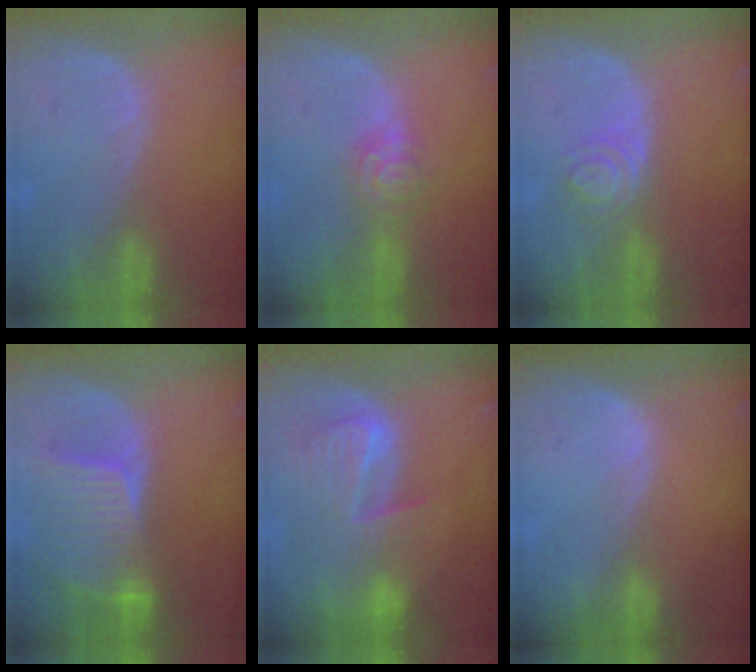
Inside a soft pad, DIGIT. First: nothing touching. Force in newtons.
{"total": 4.4, "press": 3.9, "slide": 2.0}
{"total": 4.3, "press": 3.7, "slide": 2.2}
{"total": 8.6, "press": 7.8, "slide": 3.8}
{"total": 9.8, "press": 8.4, "slide": 5.0}
{"total": 0.8, "press": 0.5, "slide": 0.7}